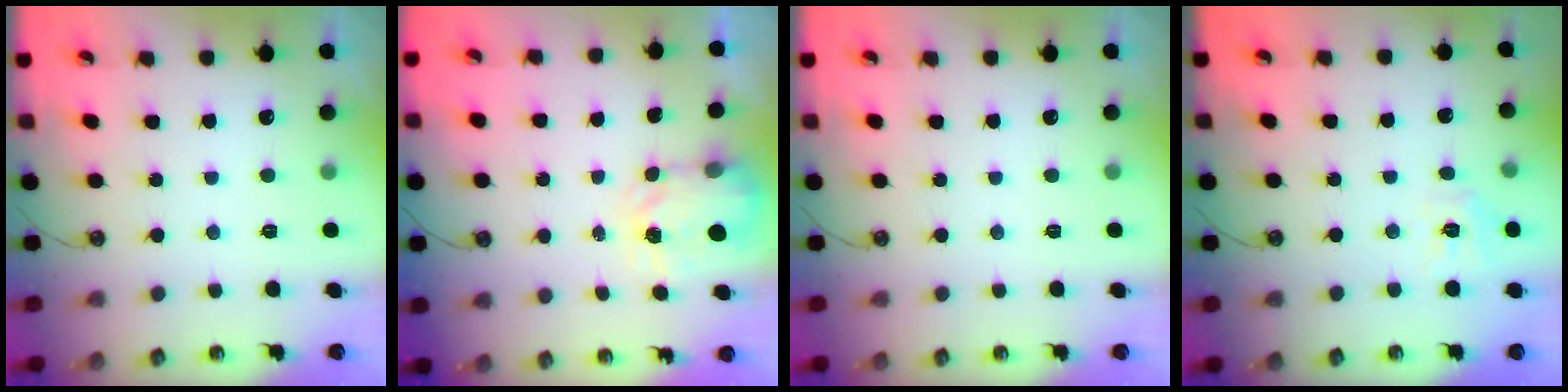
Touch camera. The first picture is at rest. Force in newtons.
{"total": 4.0, "press": 3.9, "slide": 0.6}
{"total": 0.0}
{"total": 8.9, "press": 8.8, "slide": 1.0}